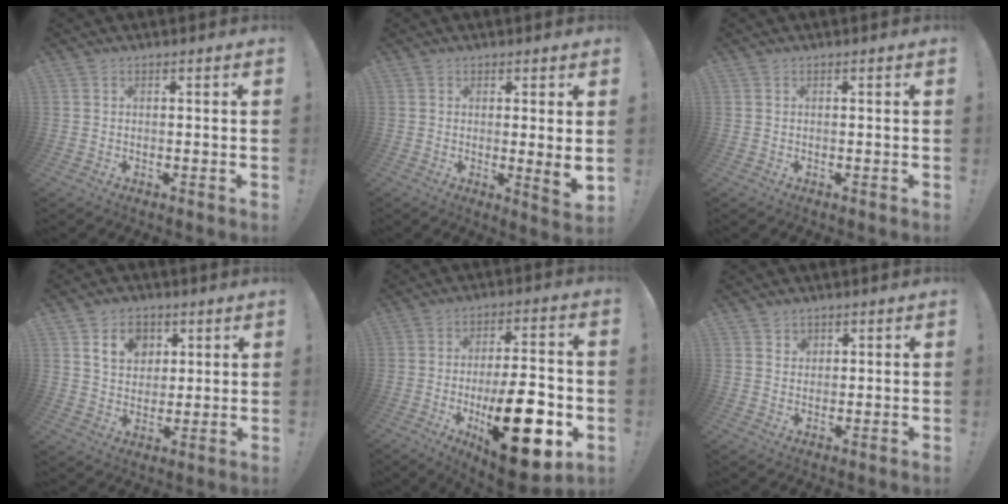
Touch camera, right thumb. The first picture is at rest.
{"total": 4.7, "force": [0.5, -0.1, 4.7], "torque": [-0.055, -0.017, 0.008]}
{"total": 0.0}
{"total": 10.7, "force": [5.3, 8.2, 4.5], "torque": [-0.066, -0.017, 0.102]}
{"total": 23.2, "force": [-6.7, 8.8, 20.4], "torque": [-0.317, 0.026, -0.095]}
{"total": 2.6, "force": [1.7, 1.9, 0.3], "torque": [0.004, -0.010, 0.029]}